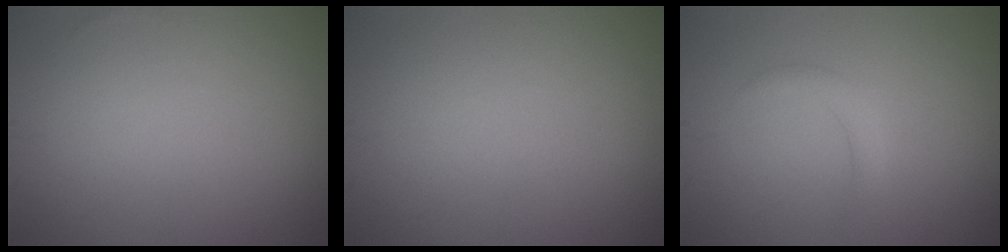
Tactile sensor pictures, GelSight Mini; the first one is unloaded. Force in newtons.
{"total": 0.0}
{"total": 1.5, "press": 1.5, "slide": 0.0}